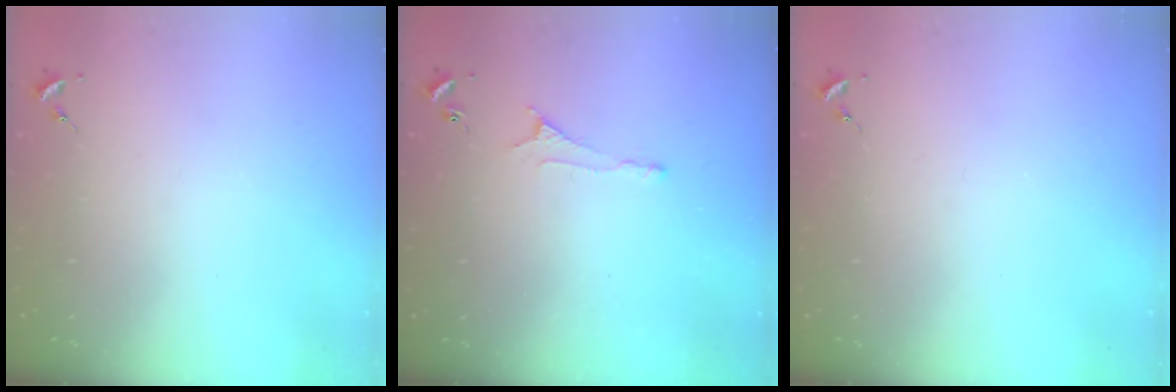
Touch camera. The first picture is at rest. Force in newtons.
{"total": 3.8, "press": 3.8, "slide": 0.6}
{"total": 0.0}